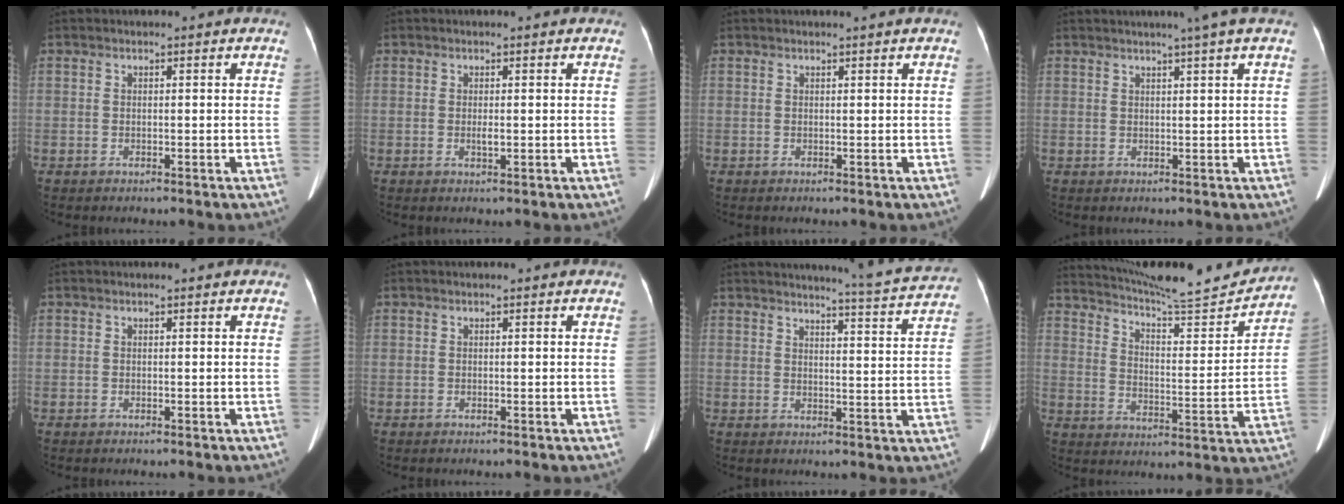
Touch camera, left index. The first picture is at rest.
{"total": 1.0, "force": [0.0, 0.2, 0.9], "torque": [-0.017, -0.001, 0.001]}
{"total": 1.0, "force": [0.9, -0.2, 0.4], "torque": [-0.012, 0.002, 0.019]}
{"total": 3.8, "force": [2.7, -1.1, 2.3], "torque": [-0.032, 0.006, 0.038]}
{"total": 0.0}
{"total": 0.0}
{"total": 10.4, "force": [10.1, -1.0, 2.1], "torque": [-0.042, -0.036, 0.117]}
{"total": 18.0, "force": [17.4, 0.2, 4.9], "torque": [-0.091, -0.041, 0.250]}